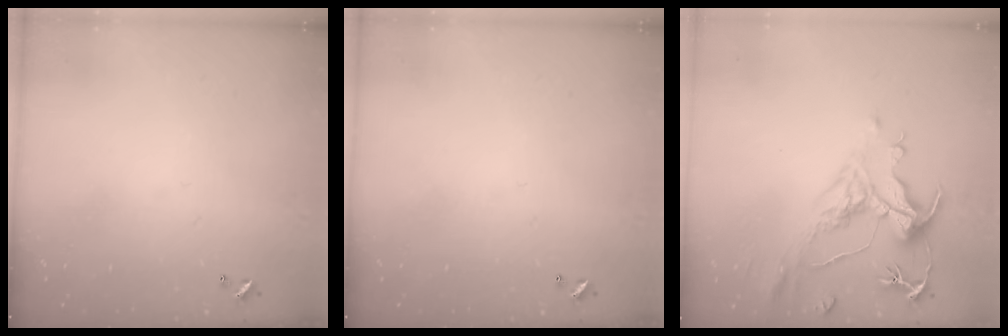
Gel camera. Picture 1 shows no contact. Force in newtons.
{"total": 0.0}
{"total": 1.5, "press": 0.4, "slide": 1.4}